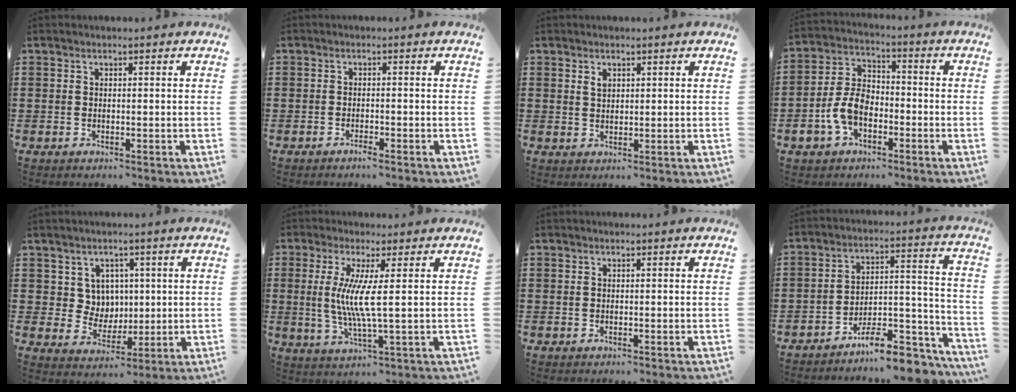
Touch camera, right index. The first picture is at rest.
{"total": 1.3, "force": [-1.0, 0.1, 0.7], "torque": [-0.014, -0.005, -0.018]}
{"total": 1.4, "force": [0.8, 0.9, 0.7], "torque": [-0.018, 0.003, 0.015]}
{"total": 7.2, "force": [-2.7, 4.7, 4.8], "torque": [-0.127, 0.004, -0.061]}
{"total": 5.4, "force": [1.9, 4.8, 1.3], "torque": [-0.052, 0.010, 0.036]}
{"total": 7.1, "force": [0.9, -0.1, 7.0], "torque": [-0.141, -0.014, 0.011]}
{"total": 0.0}
{"total": 10.0, "force": [-8.6, 2.2, 4.6], "torque": [-0.057, 0.036, -0.157]}